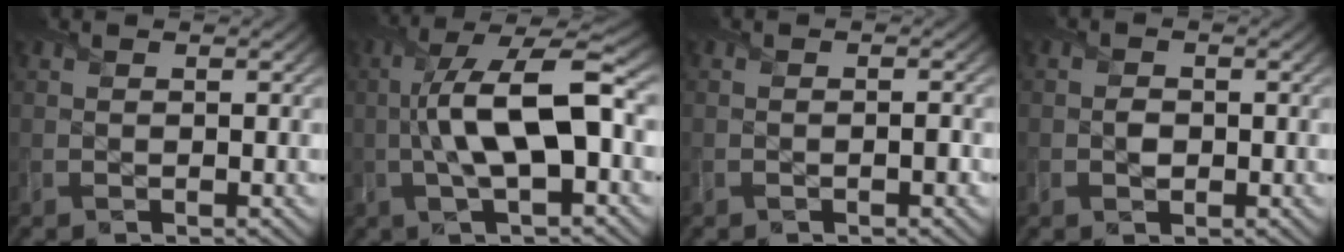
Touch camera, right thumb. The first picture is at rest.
{"total": 12.0, "force": [-0.5, 4.3, 11.2], "torque": [-0.213, 0.007, -0.013]}
{"total": 0.7, "force": [-0.4, 0.3, 0.5], "torque": [-0.001, 0.000, -0.006]}
{"total": 1.3, "force": [-0.3, 1.1, 0.5], "torque": [-0.006, -0.005, -0.008]}